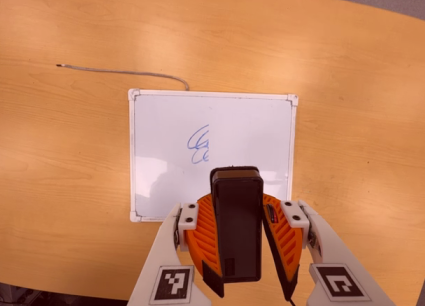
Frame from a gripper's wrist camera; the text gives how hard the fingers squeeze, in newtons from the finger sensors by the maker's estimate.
{"total": 8.4, "left": 8.5, "right": 8.3}